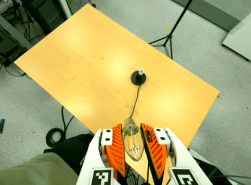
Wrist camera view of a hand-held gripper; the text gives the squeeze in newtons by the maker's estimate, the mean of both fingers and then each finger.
{"total": 15.2, "left": 14.9, "right": 15.4}